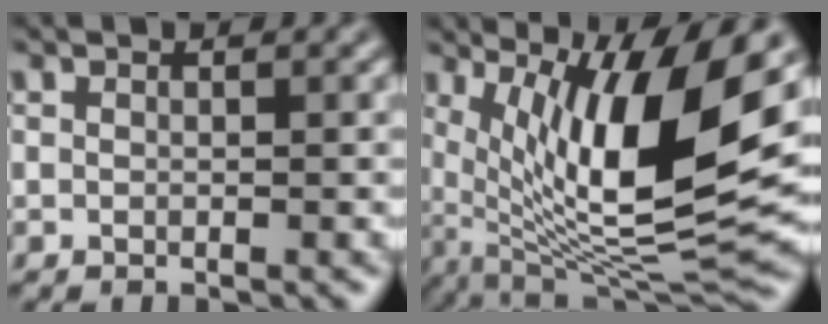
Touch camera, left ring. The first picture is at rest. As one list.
[{"total": 13.2, "force": [3.3, 3.9, 12.1], "torque": [-0.205, -0.010, 0.063]}]